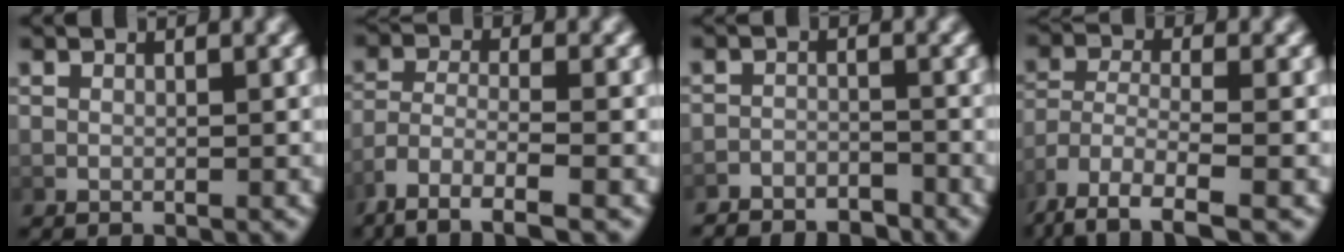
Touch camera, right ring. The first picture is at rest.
{"total": 6.6, "force": [-4.2, 2.5, 4.3], "torque": [-0.091, -0.034, -0.050]}
{"total": 4.4, "force": [-4.3, 0.9, 0.1], "torque": [0.009, -0.013, -0.073]}
{"total": 7.0, "force": [-3.8, 3.5, 4.7], "torque": [-0.112, -0.043, -0.037]}